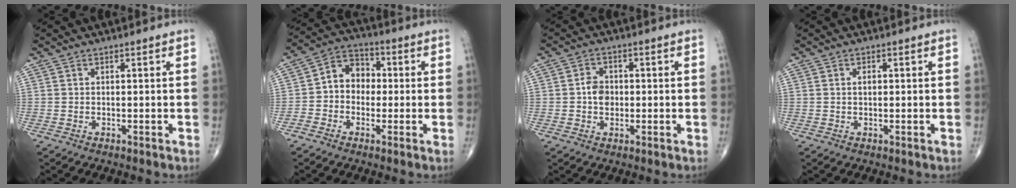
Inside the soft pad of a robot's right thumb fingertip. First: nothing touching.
{"total": 8.0, "force": [-0.6, 6.7, 4.4], "torque": [-0.042, 0.036, -0.029]}
{"total": 4.0, "force": [-0.2, 3.2, 2.3], "torque": [-0.023, 0.007, -0.006]}
{"total": 1.3, "force": [0.3, 0.9, 1.0], "torque": [-0.014, 0.002, 0.004]}